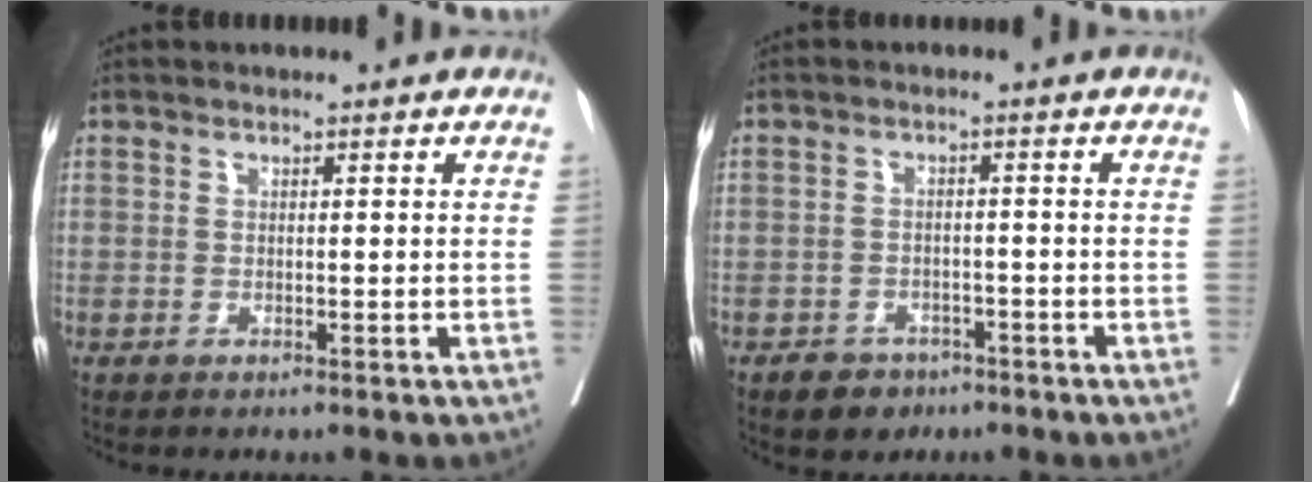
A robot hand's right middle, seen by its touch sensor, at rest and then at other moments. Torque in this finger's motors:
{"motor_torque": [0.38, -0.39, 0.03, 0.02]}